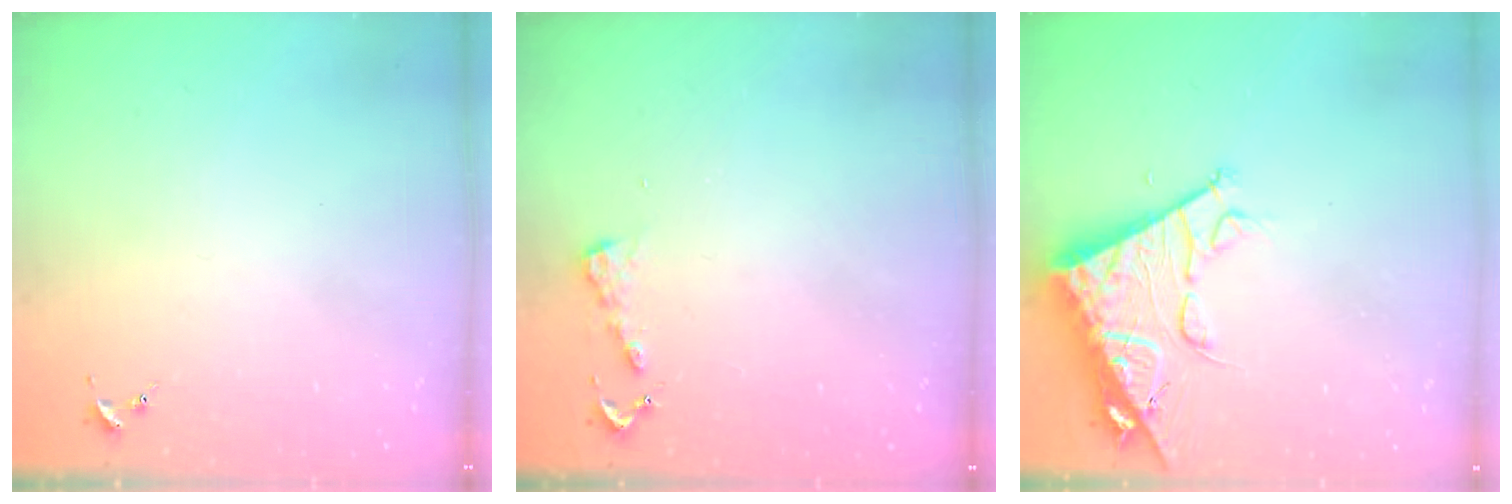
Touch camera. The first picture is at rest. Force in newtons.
{"total": 4.6, "press": 4.6, "slide": 0.4}
{"total": 13.9, "press": 13.8, "slide": 1.4}